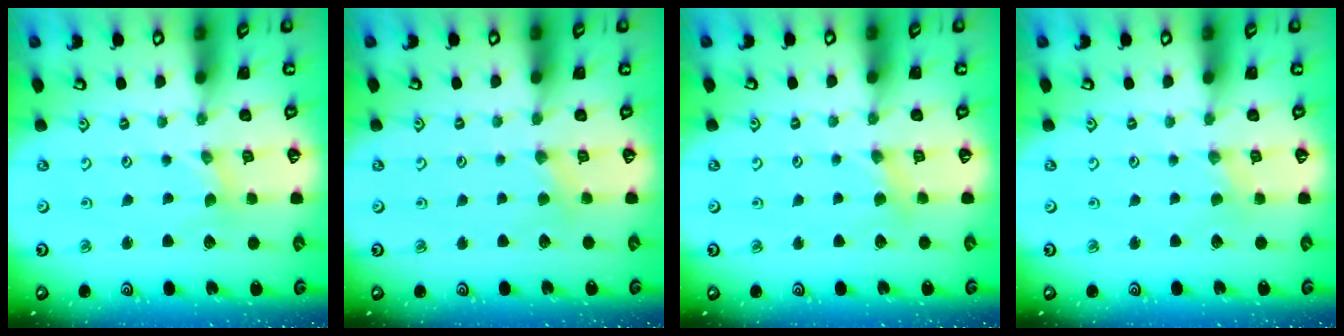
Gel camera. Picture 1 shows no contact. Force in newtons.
{"total": 1.6, "press": 1.6, "slide": 0.4}
{"total": 2.8, "press": 2.7, "slide": 0.5}
{"total": 0.0}